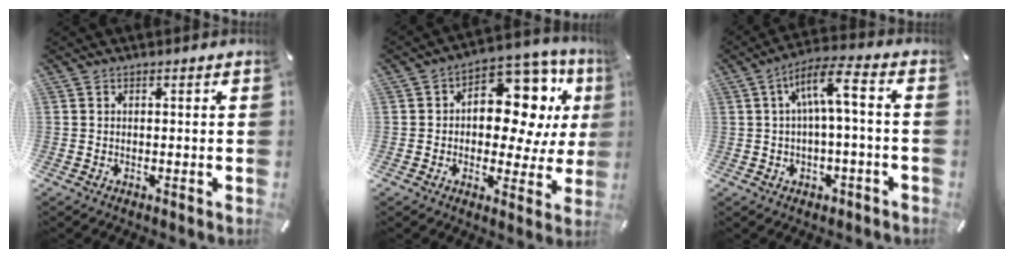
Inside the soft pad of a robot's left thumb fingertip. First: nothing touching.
{"total": 15.2, "force": [4.5, 9.9, 10.7], "torque": [-0.134, -0.037, 0.079]}
{"total": 9.3, "force": [1.1, 3.5, 8.5], "torque": [-0.163, 0.009, 0.018]}